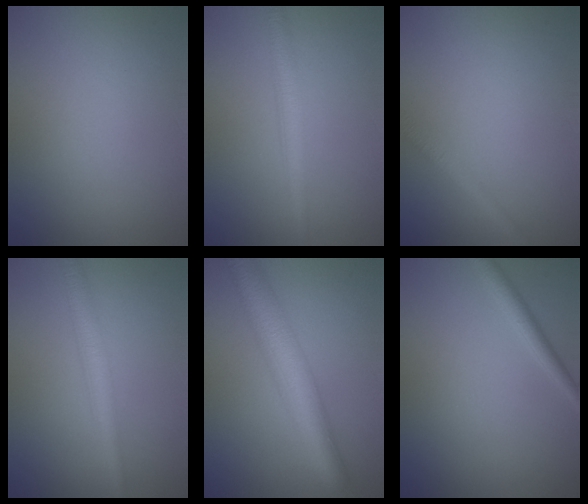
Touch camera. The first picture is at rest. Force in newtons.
{"total": 2.7, "press": 2.7, "slide": 0.0}
{"total": 1.8, "press": 1.8, "slide": 0.0}
{"total": 3.2, "press": 3.2, "slide": 0.1}
{"total": 6.6, "press": 6.6, "slide": 0.3}
{"total": 1.8, "press": 1.8, "slide": 0.1}